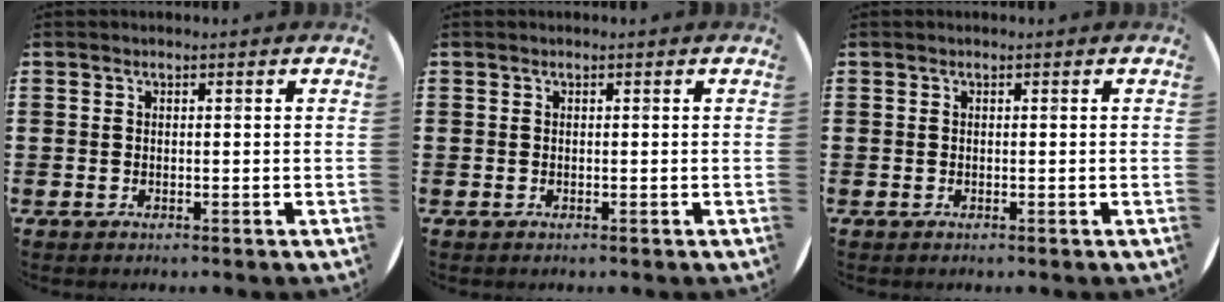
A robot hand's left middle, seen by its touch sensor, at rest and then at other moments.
{"total": 0.0}
{"total": 0.0}